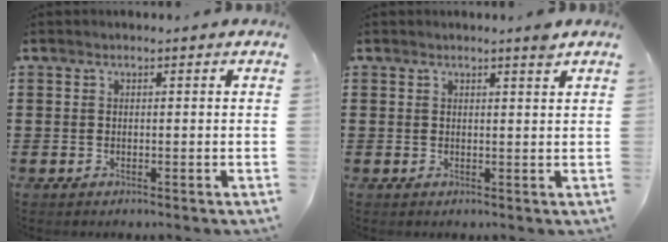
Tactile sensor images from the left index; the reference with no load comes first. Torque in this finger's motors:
{"motor_torque": [0.09, -0.15, 0.00, 0.01]}